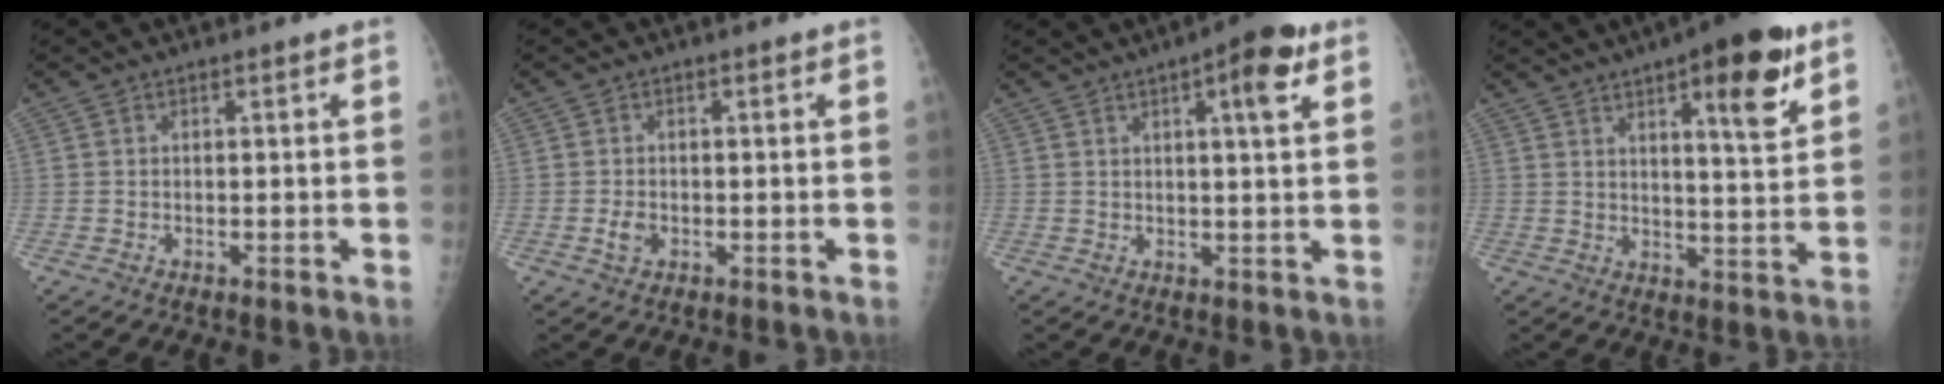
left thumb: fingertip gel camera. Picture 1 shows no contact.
{"total": 2.1, "force": [-0.7, 1.4, 1.4], "torque": [-0.025, 0.001, -0.013]}
{"total": 7.9, "force": [3.7, 1.8, 6.8], "torque": [-0.087, -0.008, 0.046]}
{"total": 14.2, "force": [7.6, 3.6, 11.4], "torque": [-0.138, -0.035, 0.105]}